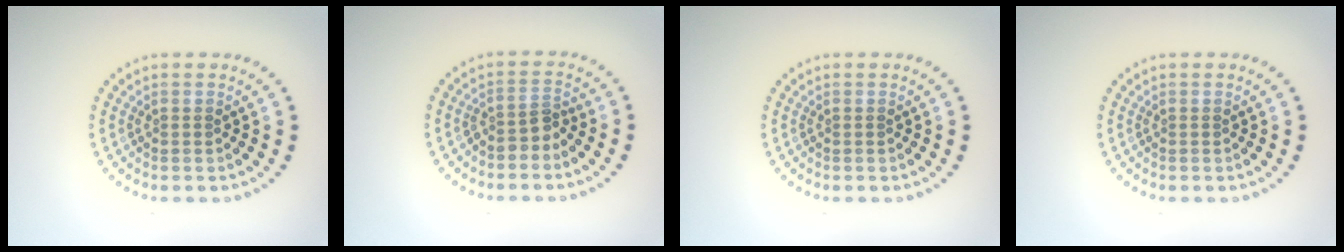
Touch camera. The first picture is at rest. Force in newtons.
{"total": 2.0, "press": 1.4, "slide": 1.4}
{"total": 0.0}
{"total": 0.0}